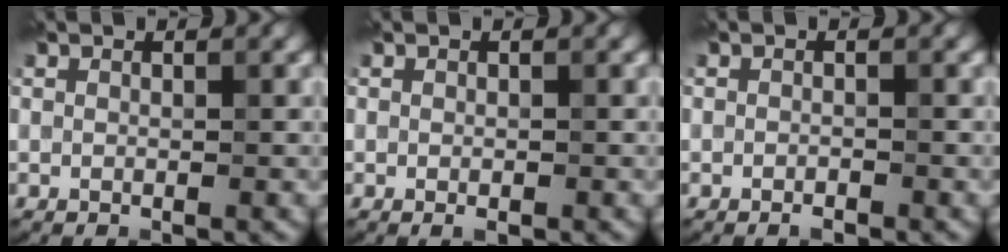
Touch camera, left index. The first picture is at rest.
{"total": 0.7, "force": [-0.2, 0.3, 0.5], "torque": [-0.006, -0.001, -0.001]}
{"total": 0.7, "force": [-0.5, 0.2, 0.4], "torque": [-0.006, -0.001, -0.008]}